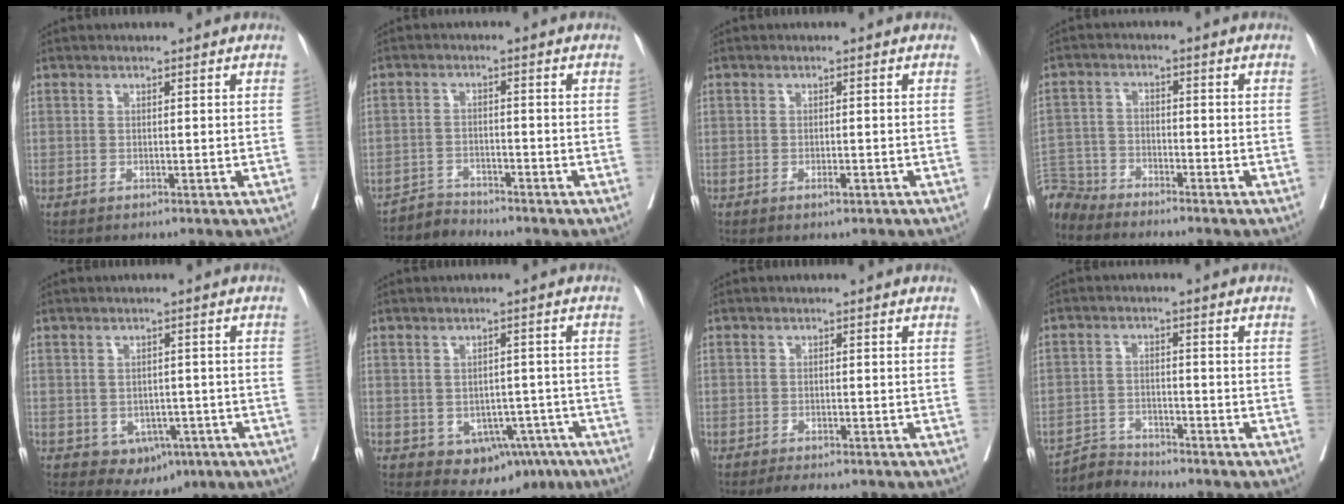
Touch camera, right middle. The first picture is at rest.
{"total": 2.9, "force": [-2.6, 0.2, -1.3], "torque": [0.031, -0.006, -0.047]}
{"total": 1.2, "force": [-0.7, 0.3, 0.9], "torque": [-0.020, -0.003, -0.010]}
{"total": 5.5, "force": [-5.5, 0.2, -0.8], "torque": [0.020, -0.001, -0.107]}
{"total": 5.2, "force": [-1.9, 4.0, 2.8], "torque": [-0.025, 0.005, -0.011]}
{"total": 7.5, "force": [-3.4, 5.2, 4.1], "torque": [-0.034, 0.014, -0.034]}
{"total": 3.2, "force": [-2.7, 1.0, 1.4], "torque": [-0.021, -0.007, -0.038]}
{"total": 3.8, "force": [-3.5, -0.1, -1.4], "torque": [0.031, -0.005, -0.064]}